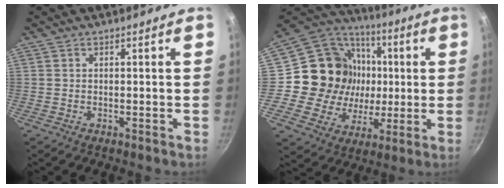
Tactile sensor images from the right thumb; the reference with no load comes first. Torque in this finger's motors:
{"motor_torque": [0.77, 2.41, 0.71, -0.77, 0.03]}